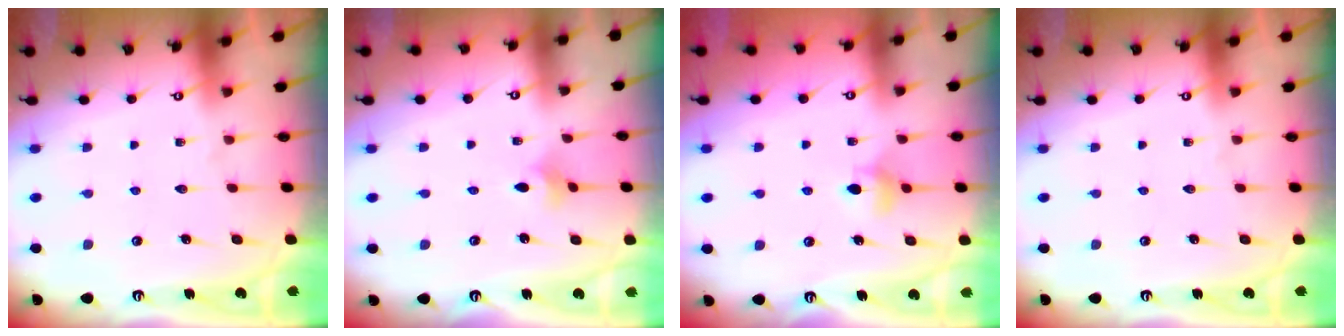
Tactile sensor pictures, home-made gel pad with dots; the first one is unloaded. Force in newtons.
{"total": 2.1, "press": 2.0, "slide": 0.5}
{"total": 4.7, "press": 4.7, "slide": 0.7}
{"total": 0.0}